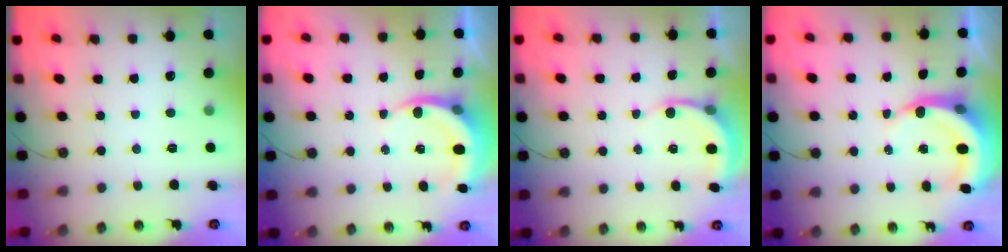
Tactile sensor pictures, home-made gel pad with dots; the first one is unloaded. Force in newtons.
{"total": 4.6, "press": 4.6, "slide": 0.3}
{"total": 4.5, "press": 4.5, "slide": 0.3}
{"total": 6.7, "press": 6.7, "slide": 1.0}